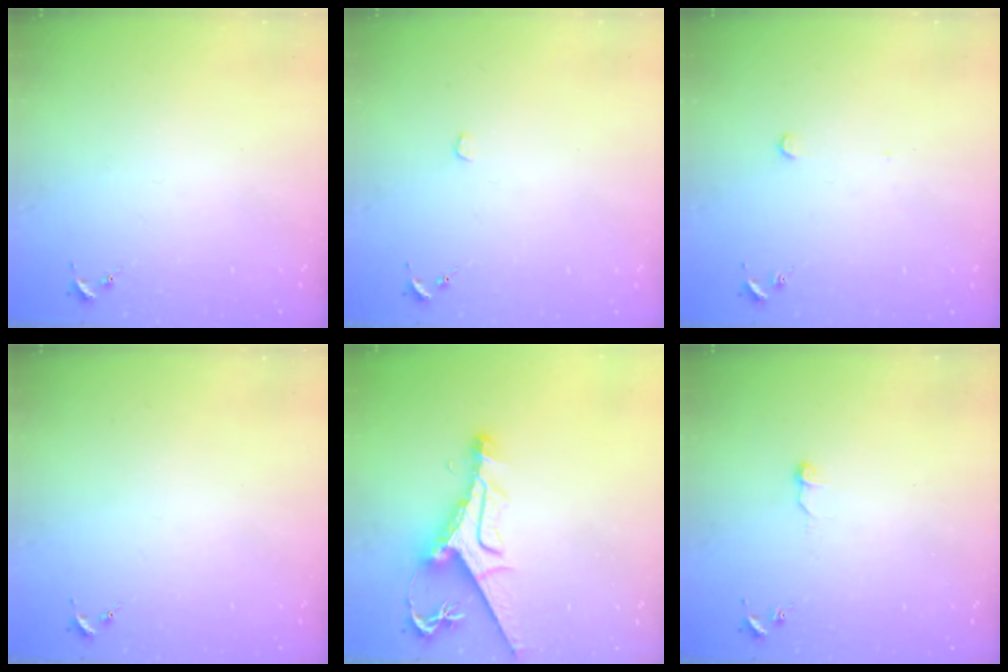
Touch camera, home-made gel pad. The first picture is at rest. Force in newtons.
{"total": 1.3, "press": 1.3, "slide": 0.1}
{"total": 2.4, "press": 2.4, "slide": 0.2}
{"total": 0.0}
{"total": 12.0, "press": 11.9, "slide": 1.3}
{"total": 4.6, "press": 4.5, "slide": 0.6}